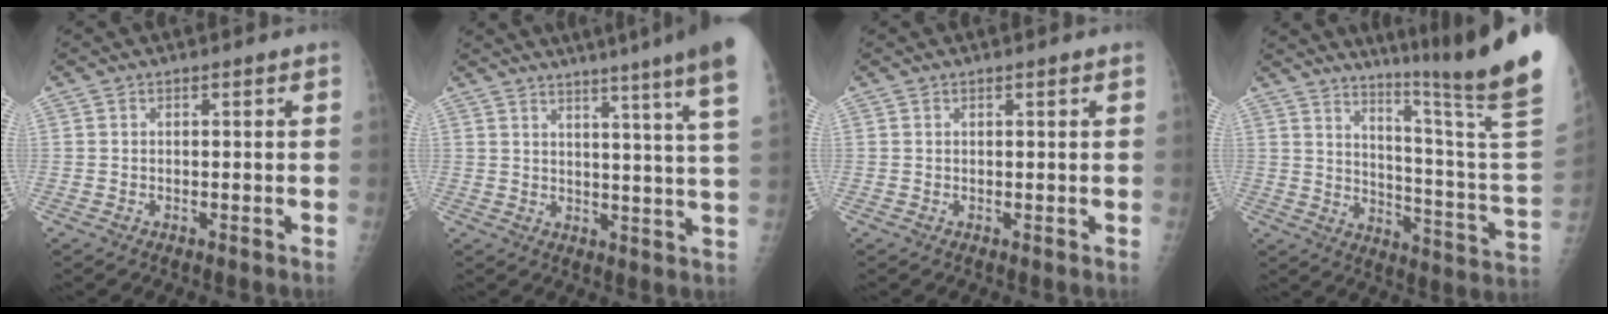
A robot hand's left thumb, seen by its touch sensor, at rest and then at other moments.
{"total": 17.7, "force": [13.2, -1.0, 11.8], "torque": [-0.152, -0.072, 0.146]}
{"total": 0.7, "force": [0.4, 0.0, 0.6], "torque": [-0.010, 0.000, 0.006]}
{"total": 25.4, "force": [19.4, -2.0, 16.3], "torque": [-0.223, -0.163, 0.271]}